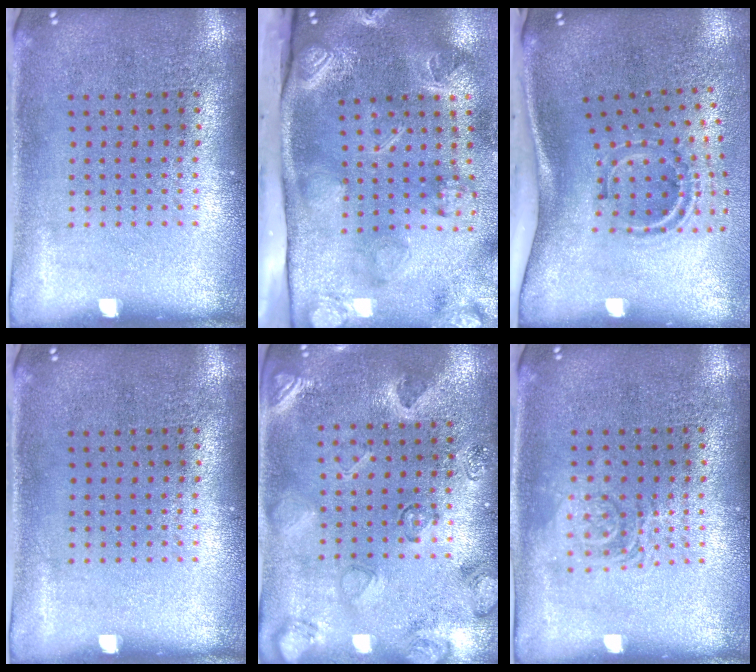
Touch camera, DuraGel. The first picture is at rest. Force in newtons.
{"total": 4.6, "press": 3.2, "slide": 3.3}
{"total": 2.1, "press": 1.2, "slide": 1.8}
{"total": 0.0}
{"total": 2.3, "press": 1.9, "slide": 1.3}
{"total": 1.3, "press": 1.2, "slide": 0.3}